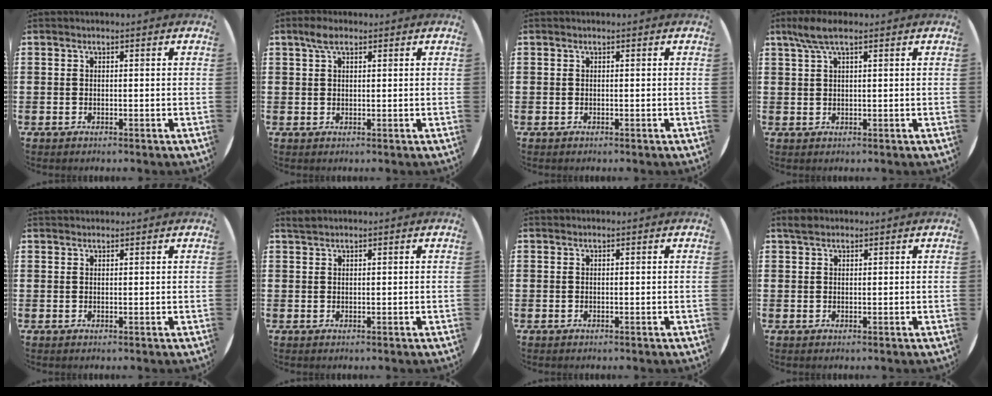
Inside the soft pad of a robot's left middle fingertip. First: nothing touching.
{"total": 2.7, "force": [1.7, 1.2, 1.7], "torque": [-0.030, 0.004, 0.028]}
{"total": 0.0}
{"total": 3.3, "force": [2.1, 0.5, 2.5], "torque": [-0.053, 0.006, 0.037]}
{"total": 0.6, "force": [0.6, 0.0, -0.2], "torque": [0.004, 0.003, 0.011]}
{"total": 0.8, "force": [0.8, 0.0, 0.1], "torque": [-0.003, 0.000, 0.017]}
{"total": 0.0}
{"total": 1.3, "force": [1.1, 0.5, 0.4], "torque": [-0.002, 0.002, 0.019]}